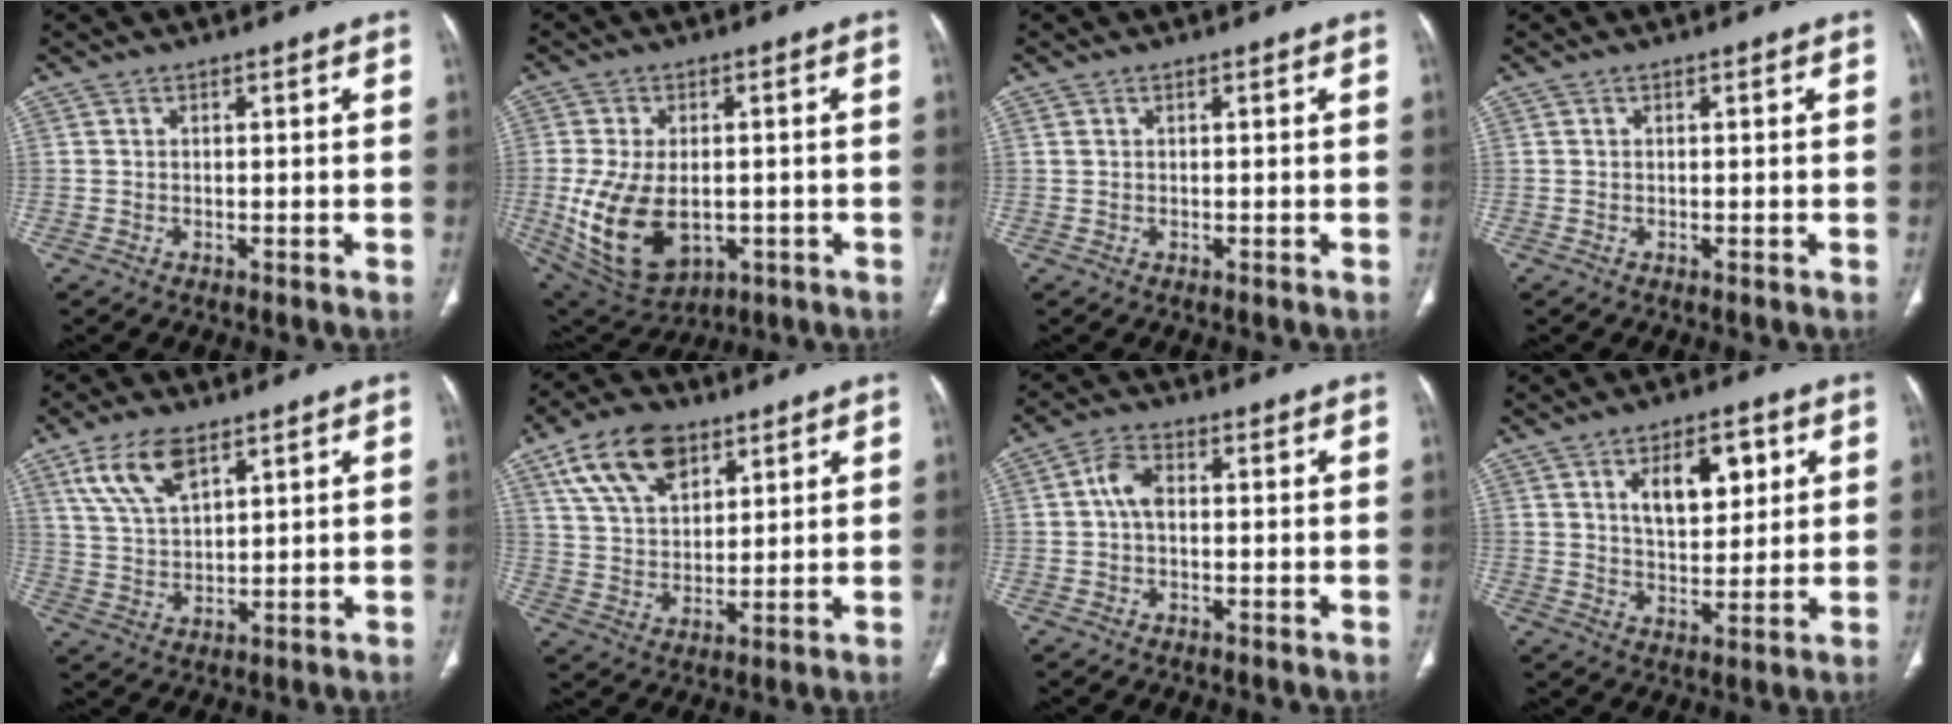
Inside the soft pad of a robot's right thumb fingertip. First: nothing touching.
{"total": 15.5, "force": [-2.7, 9.5, 11.9], "torque": [-0.219, -0.006, -0.017]}
{"total": 0.6, "force": [0.4, 0.2, 0.4], "torque": [-0.011, 0.008, 0.012]}
{"total": 0.0}
{"total": 9.6, "force": [5.5, 4.3, 6.6], "torque": [-0.126, -0.017, 0.115]}
{"total": 13.4, "force": [7.2, 7.7, 8.2], "torque": [-0.130, -0.018, 0.136]}
{"total": 4.4, "force": [0.3, 2.6, 3.6], "torque": [-0.071, 0.011, 0.002]}
{"total": 10.6, "force": [4.0, 5.7, 8.0], "torque": [-0.093, -0.016, 0.066]}